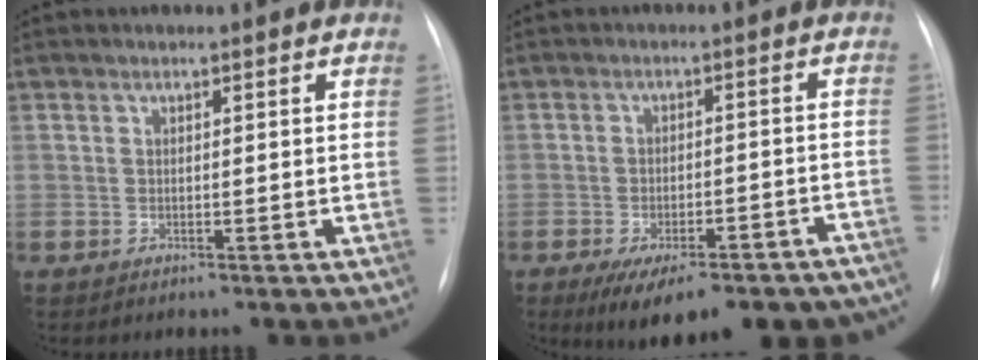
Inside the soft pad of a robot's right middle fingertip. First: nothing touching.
{"total": 18.9, "force": [-14.8, 6.5, 9.8], "torque": [-0.102, 0.013, -0.183]}